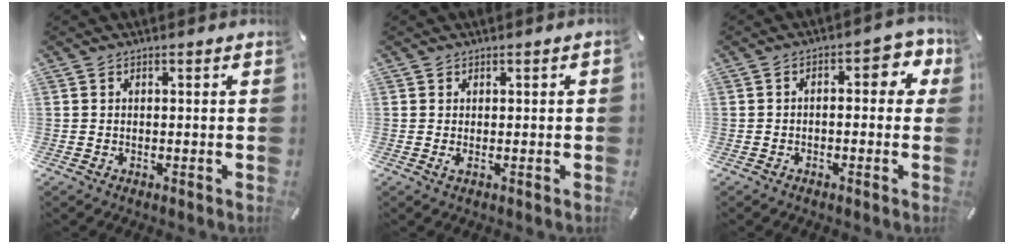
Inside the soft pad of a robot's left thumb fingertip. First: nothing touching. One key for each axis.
{"total": 1.0, "fx": -0.1, "fy": 0.5, "fz": 0.9, "tx": -0.015, "ty": -0.001, "tz": -0.001}
{"total": 5.9, "fx": 0.0, "fy": 3.1, "fz": 5.0, "tx": -0.073, "ty": 0.004, "tz": -0.008}